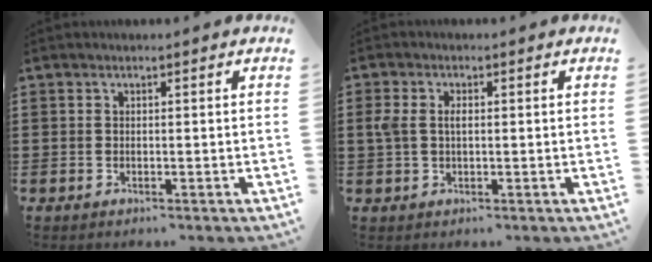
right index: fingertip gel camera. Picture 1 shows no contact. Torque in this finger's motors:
{"motor_torque": [0.61, -0.16, 0.18, 0.11]}